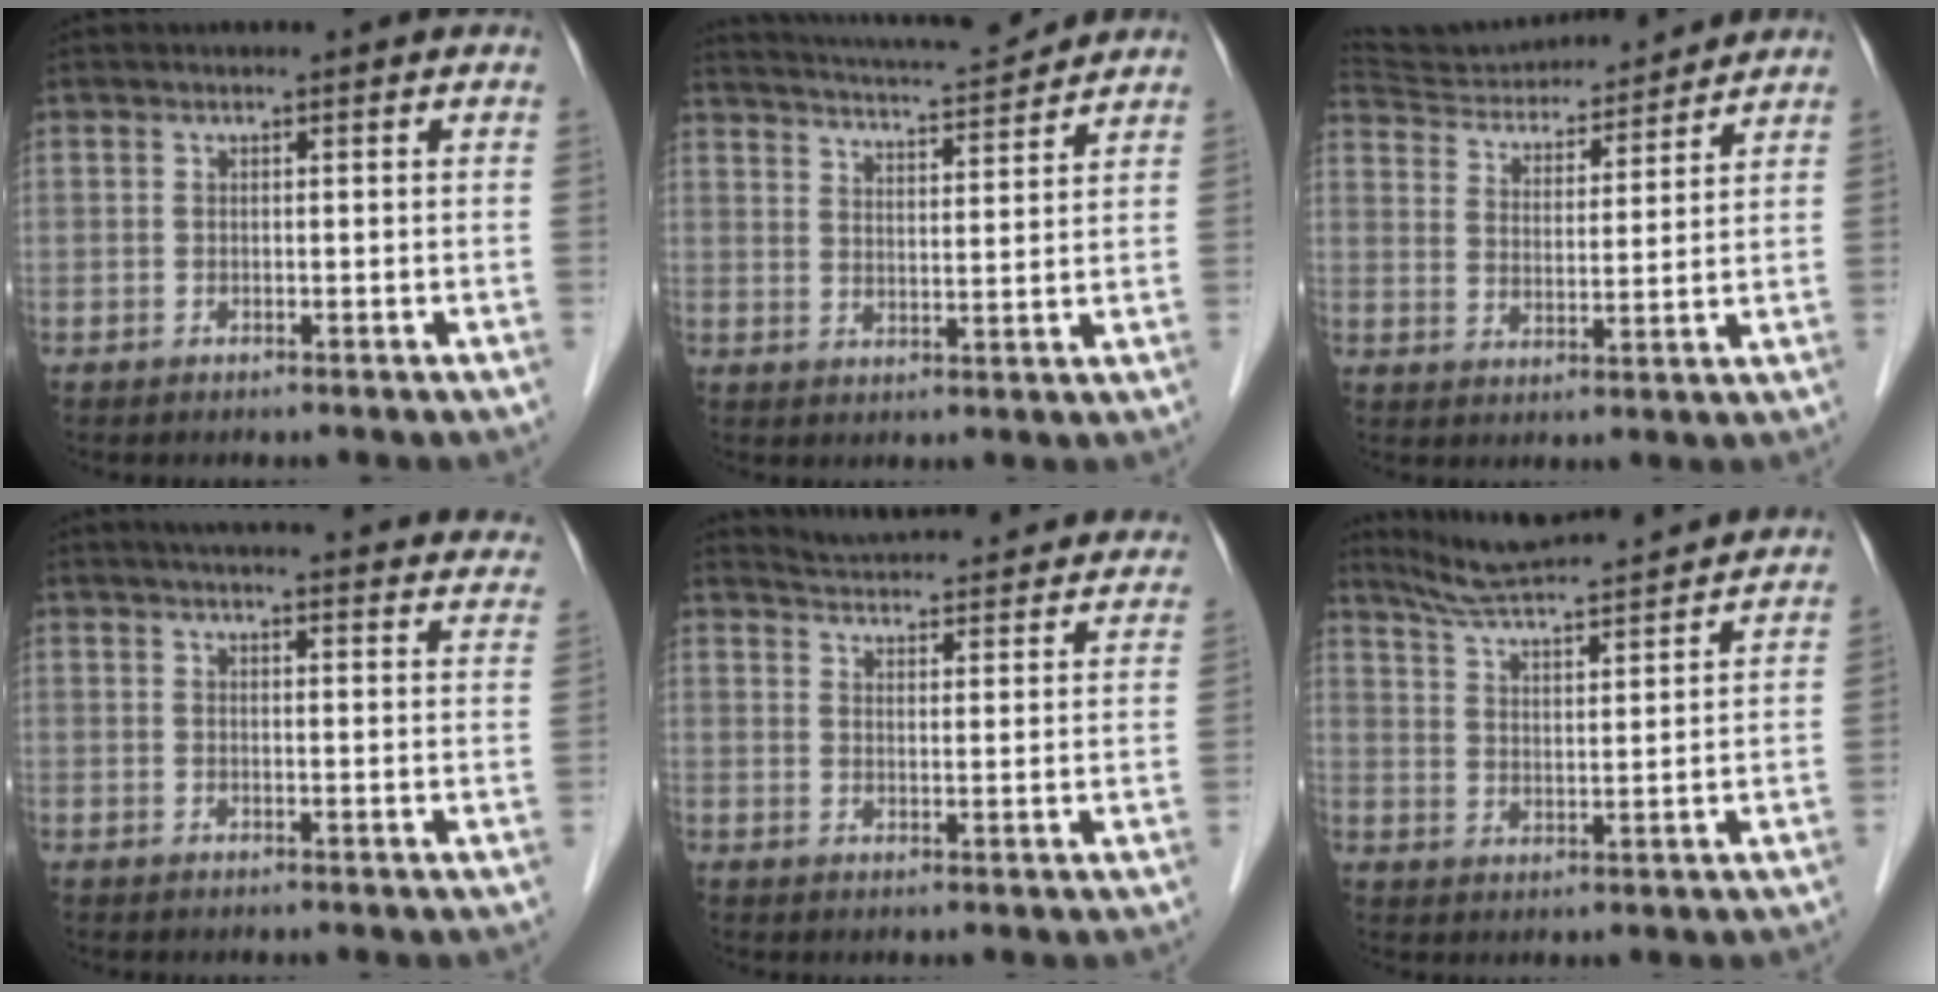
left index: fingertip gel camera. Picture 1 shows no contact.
{"total": 12.5, "force": [11.9, 0.3, 4.0], "torque": [-0.078, 0.008, 0.176]}
{"total": 14.9, "force": [14.4, 2.4, 3.1], "torque": [-0.054, 0.021, 0.231]}
{"total": 27.8, "force": [25.6, 3.7, 10.2], "torque": [-0.145, -0.029, 0.296]}
{"total": 24.6, "force": [23.4, 3.7, 6.7], "torque": [-0.104, -0.033, 0.285]}
{"total": 18.2, "force": [17.0, 0.7, 6.4], "torque": [-0.110, 0.012, 0.248]}